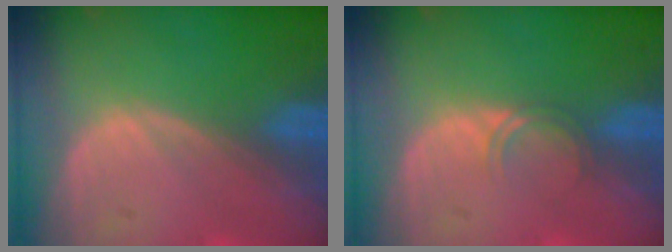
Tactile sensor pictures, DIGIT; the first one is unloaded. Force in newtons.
{"total": 1.7, "press": 1.7, "slide": 0.3}